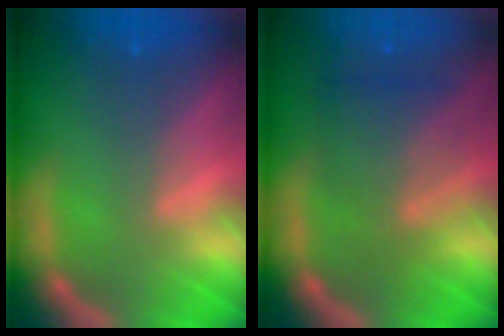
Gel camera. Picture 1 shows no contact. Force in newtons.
{"total": 5.5}